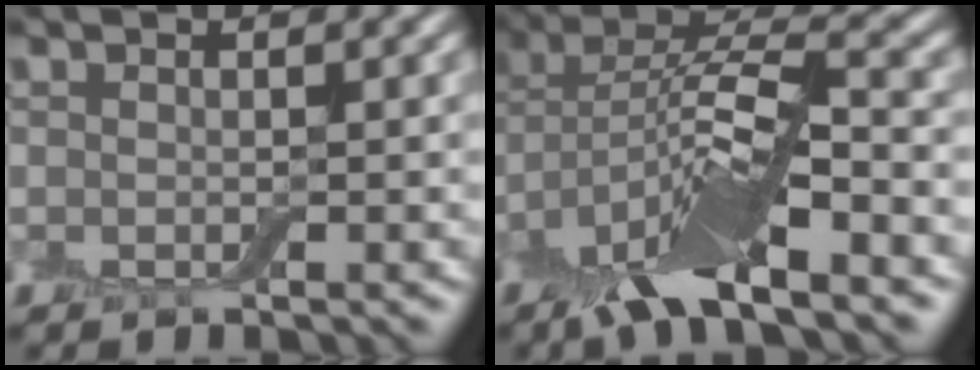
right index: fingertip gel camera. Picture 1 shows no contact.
{"total": 10.2, "force": [-4.6, 3.7, 8.4], "torque": [-0.152, 0.012, -0.093]}